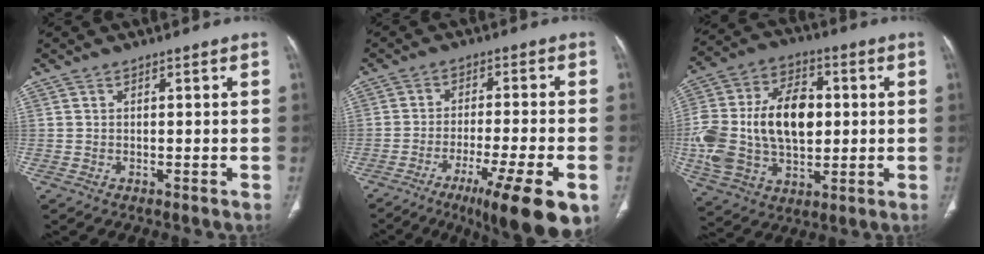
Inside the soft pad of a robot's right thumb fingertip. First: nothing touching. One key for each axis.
{"total": 14.8, "fx": -7.7, "fy": 2.3, "fz": 12.4, "tx": -0.167, "ty": 0.008, "tz": -0.114}
{"total": 22.5, "fx": 0.7, "fy": 14.4, "fz": 17.3, "tx": -0.348, "ty": 0.014, "tz": 0.022}